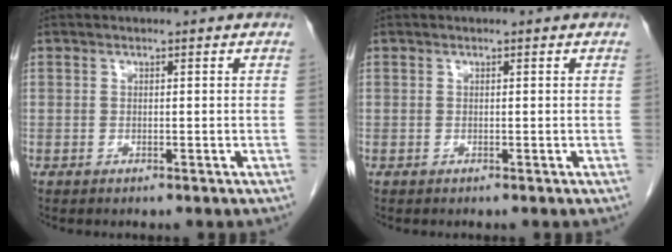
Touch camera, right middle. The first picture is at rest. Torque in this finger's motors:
{"motor_torque": [0.00, 0.00, -0.02, -0.01]}